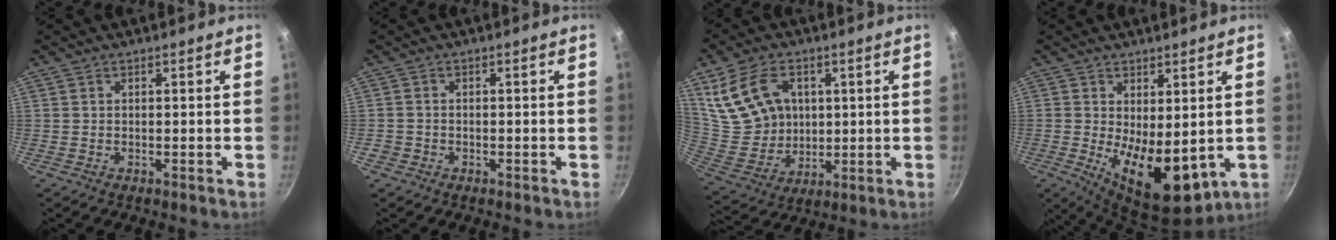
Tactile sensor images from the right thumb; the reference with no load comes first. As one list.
[{"total": 1.5, "force": [-0.8, 1.2, 0.4], "torque": [-0.011, 0.005, -0.014]}, {"total": 15.8, "force": [5.0, 11.5, 9.7], "torque": [-0.165, -0.025, 0.114]}, {"total": 13.1, "force": [-0.8, 6.7, 11.2], "torque": [-0.150, -0.027, 0.006]}]